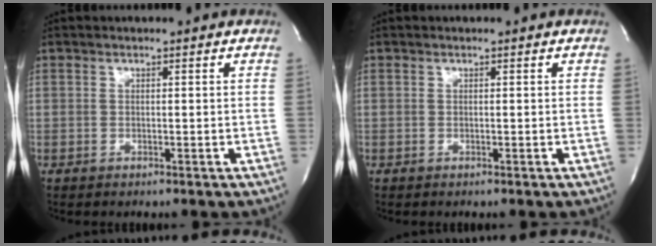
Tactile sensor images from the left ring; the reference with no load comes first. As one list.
[{"total": 0.0}]